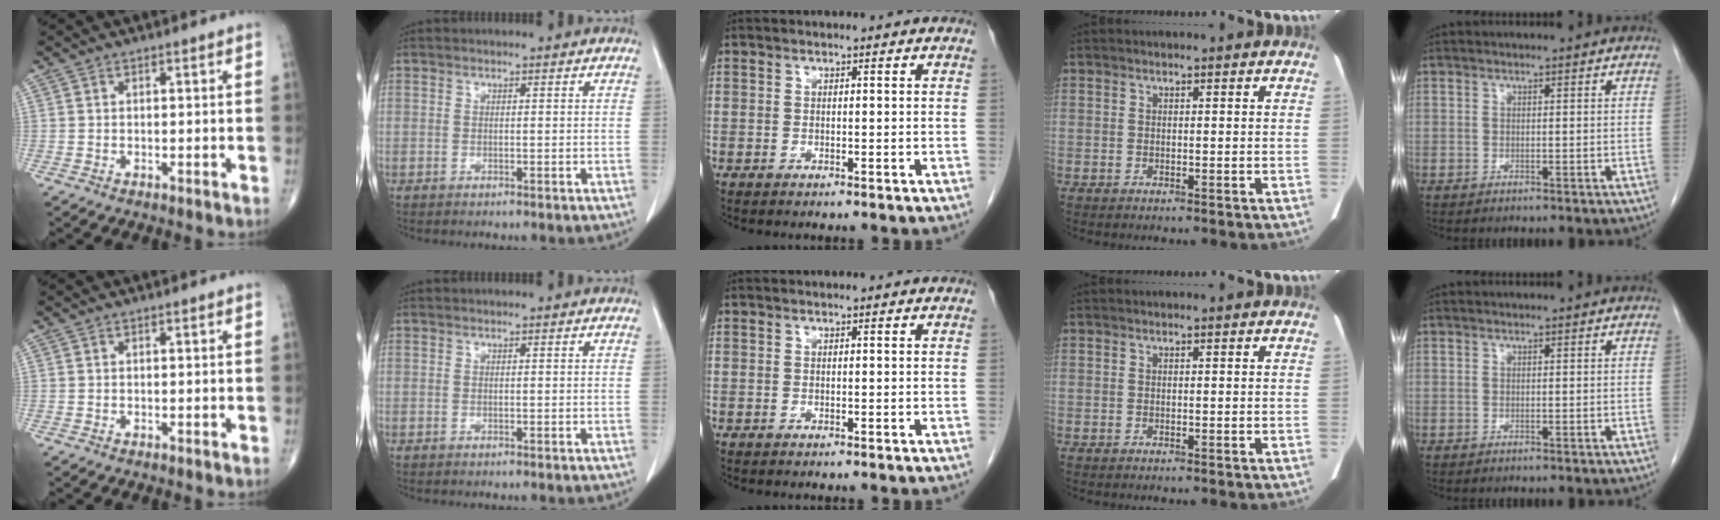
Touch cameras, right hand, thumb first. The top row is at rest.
{}